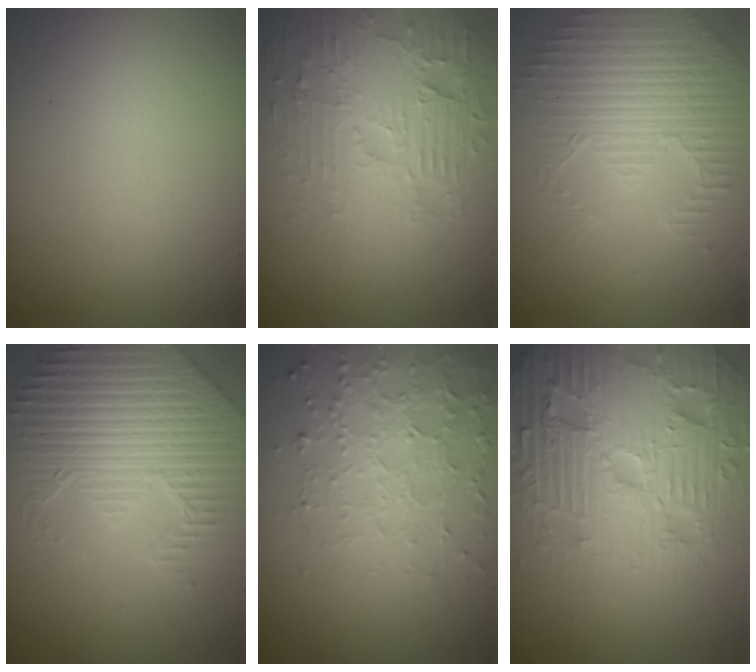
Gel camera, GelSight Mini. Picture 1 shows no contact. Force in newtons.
{"total": 4.1, "press": 3.8, "slide": 1.5}
{"total": 3.8, "press": 3.7, "slide": 1.0}
{"total": 6.5, "press": 5.3, "slide": 3.8}
{"total": 4.5, "press": 3.3, "slide": 3.1}
{"total": 7.8, "press": 7.6, "slide": 1.9}